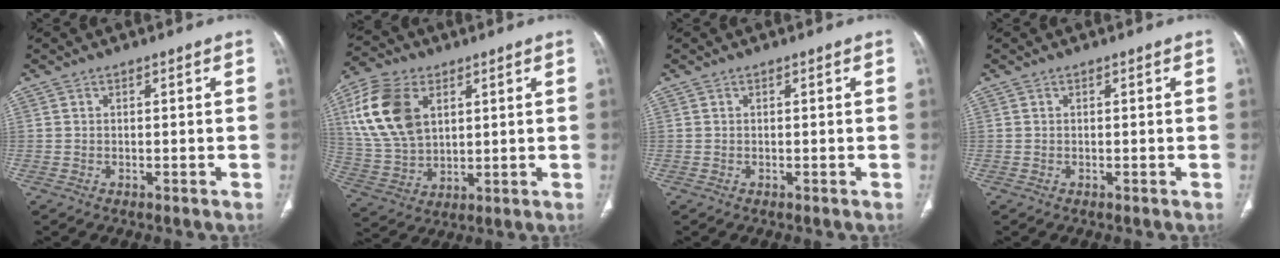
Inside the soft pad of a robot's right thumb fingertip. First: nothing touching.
{"total": 16.2, "force": [5.3, 10.5, 11.1], "torque": [-0.216, -0.008, 0.110]}
{"total": 0.0}
{"total": 0.0}